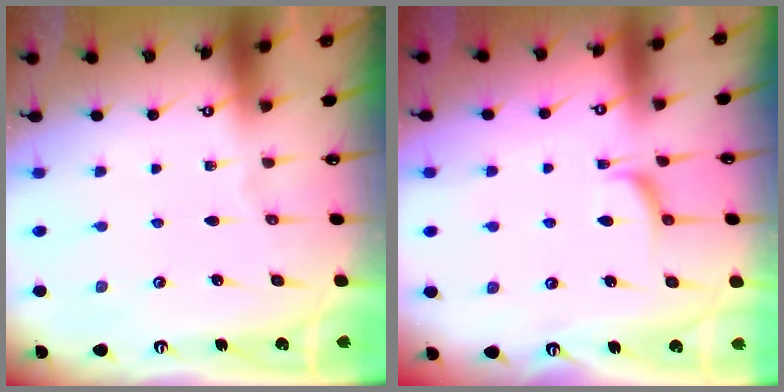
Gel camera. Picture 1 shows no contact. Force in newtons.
{"total": 2.2, "press": 2.1, "slide": 0.7}